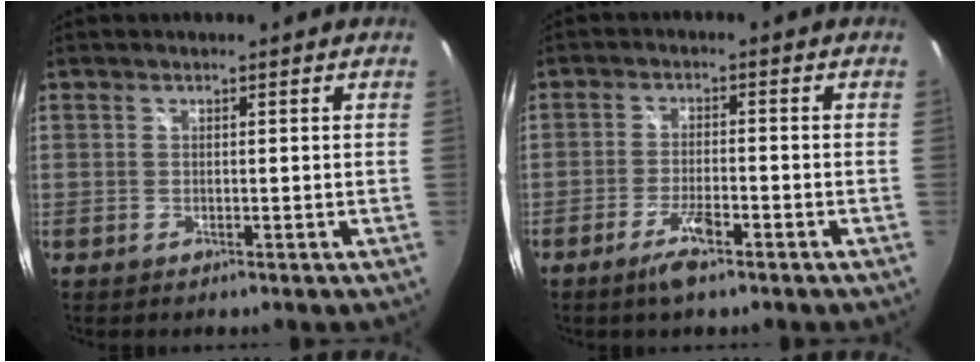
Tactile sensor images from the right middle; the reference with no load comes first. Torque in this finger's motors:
{"motor_torque": [0.72, -0.57, 0.24, 0.08]}